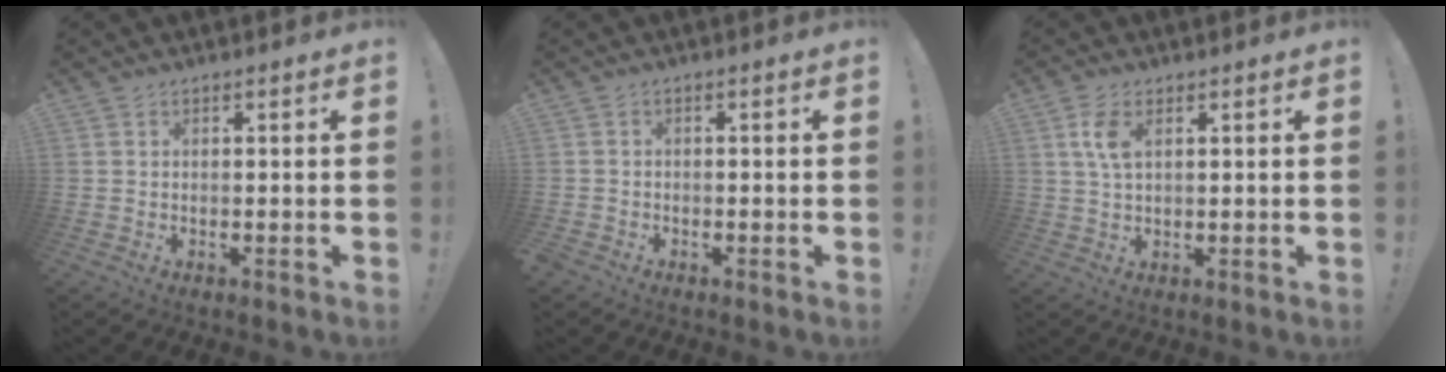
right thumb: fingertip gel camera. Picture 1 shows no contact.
{"total": 1.4, "force": [-1.1, 0.8, -0.1], "torque": [-0.002, 0.008, -0.019]}
{"total": 5.9, "force": [2.0, 3.1, 4.6], "torque": [-0.096, 0.002, 0.037]}